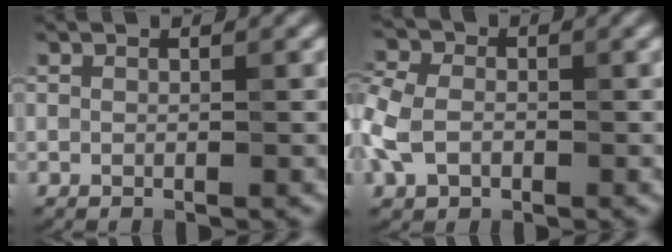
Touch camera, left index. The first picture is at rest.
{"total": 5.8, "force": [-1.0, 4.6, 3.5], "torque": [-0.091, 0.002, -0.028]}